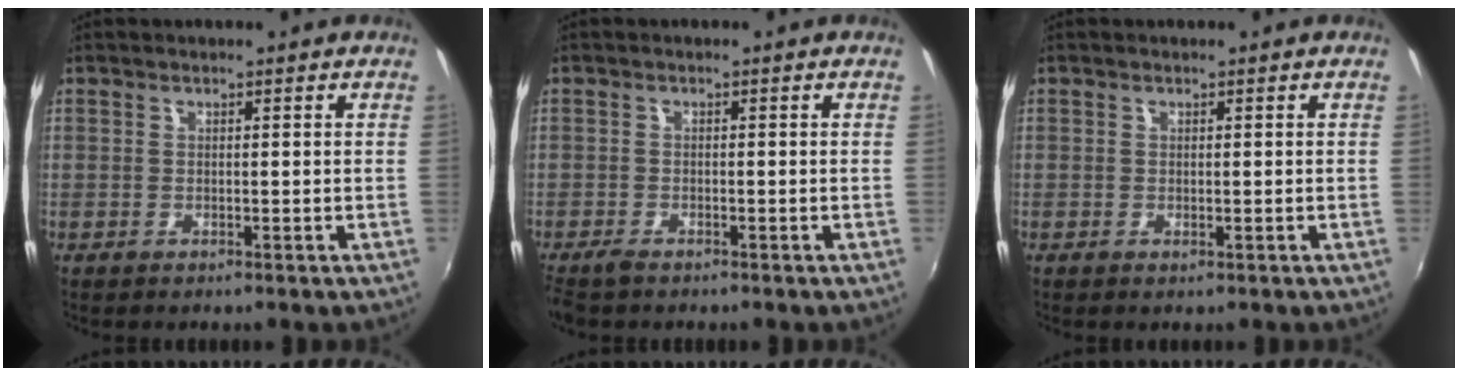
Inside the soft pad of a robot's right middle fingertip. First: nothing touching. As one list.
[{"total": 2.9, "force": [-2.4, 0.8, 1.4], "torque": [-0.035, -0.012, -0.047]}, {"total": 0.0}]